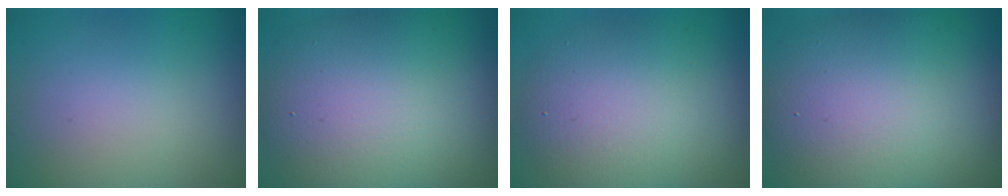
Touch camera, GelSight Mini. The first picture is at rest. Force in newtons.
{"total": 11.4, "press": 11.4, "slide": 0.8}
{"total": 7.4, "press": 7.4, "slide": 0.8}
{"total": 11.9, "press": 11.9, "slide": 0.7}